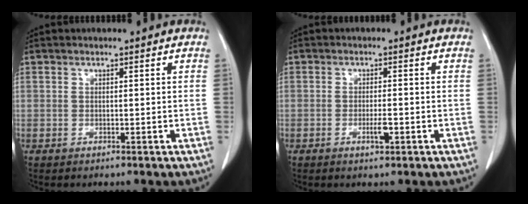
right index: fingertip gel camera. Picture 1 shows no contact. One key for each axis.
{"total": 2.1, "fx": -0.8, "fy": 0.4, "fz": 1.9, "tx": -0.035, "ty": -0.001, "tz": -0.014}